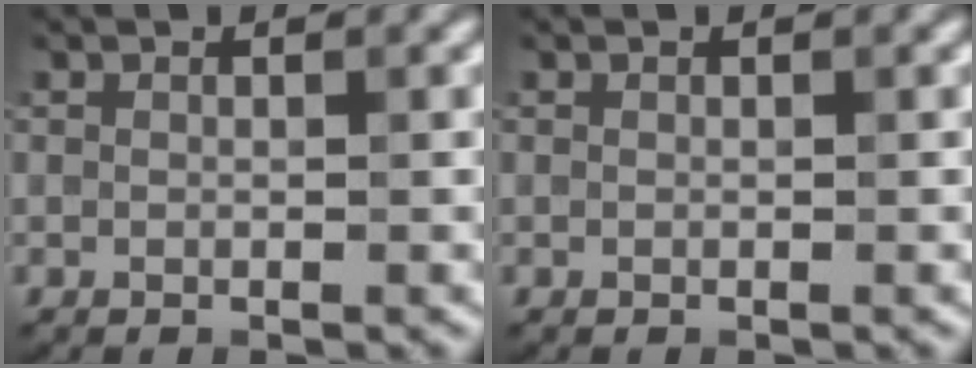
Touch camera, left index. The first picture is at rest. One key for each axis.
{"total": 0.0}